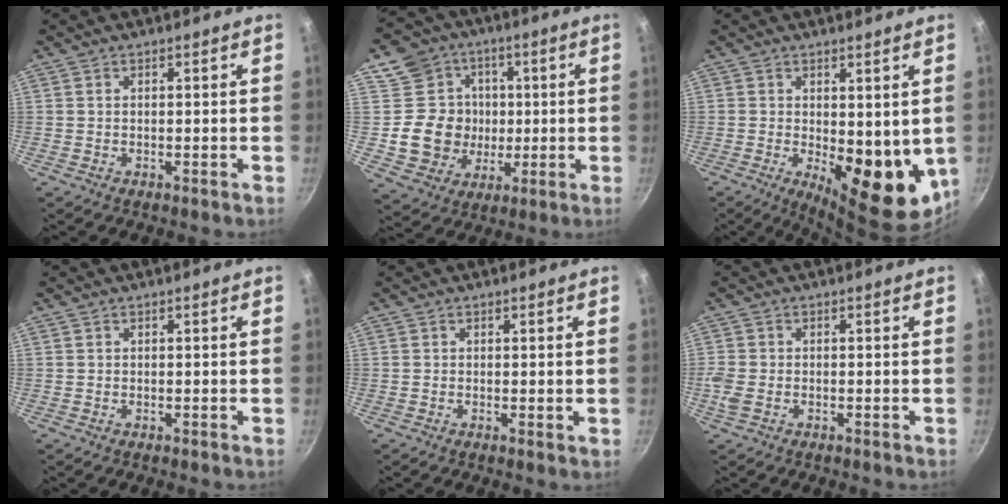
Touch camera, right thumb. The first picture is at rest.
{"total": 14.5, "force": [0.5, 13.7, 4.8], "torque": [-0.050, 0.012, 0.009]}
{"total": 13.7, "force": [-0.8, 6.4, 12.1], "torque": [-0.127, -0.026, 0.005]}
{"total": 0.0}
{"total": 0.6, "force": [0.2, 0.2, 0.5], "torque": [-0.007, -0.006, 0.000]}
{"total": 2.8, "force": [-1.0, 1.8, 1.9], "torque": [-0.052, 0.000, -0.021]}